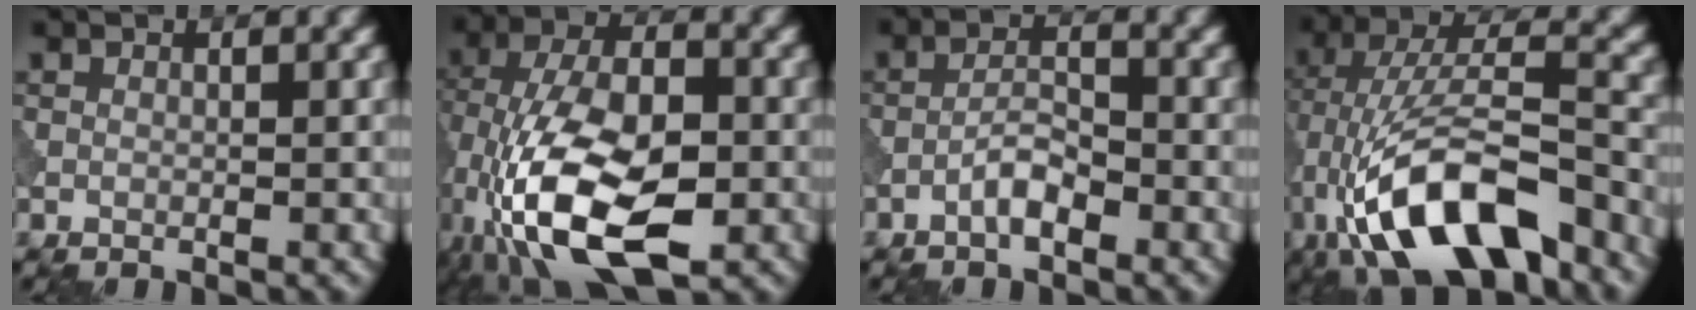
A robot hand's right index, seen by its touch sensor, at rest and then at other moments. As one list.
[{"total": 15.6, "force": [-5.6, 7.6, 12.4], "torque": [-0.249, -0.017, -0.103]}, {"total": 2.5, "force": [-1.5, 0.7, 1.8], "torque": [-0.035, 0.008, -0.033]}, {"total": 13.0, "force": [-5.8, 4.9, 10.5], "torque": [-0.188, 0.010, -0.106]}]